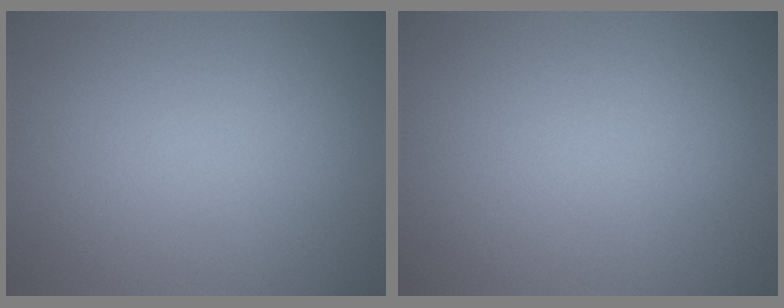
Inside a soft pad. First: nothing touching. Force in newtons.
{"total": 0.0}